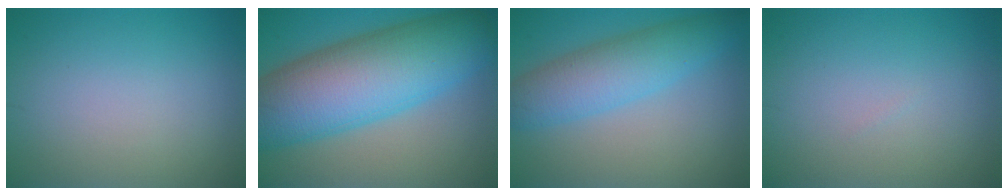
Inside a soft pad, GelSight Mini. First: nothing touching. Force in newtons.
{"total": 13.4, "press": 13.4, "slide": 0.1}
{"total": 5.7, "press": 5.7, "slide": 0.3}
{"total": 0.0}